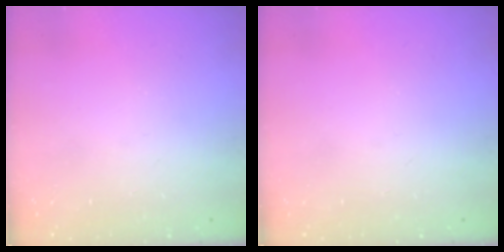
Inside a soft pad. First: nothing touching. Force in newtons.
{"total": 0.0}